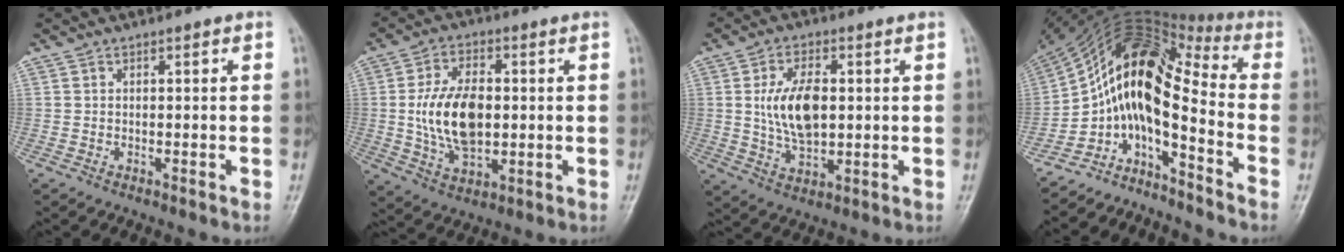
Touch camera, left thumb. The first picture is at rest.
{"total": 12.8, "force": [0.4, 7.3, 10.5], "torque": [-0.186, 0.000, 0.015]}
{"total": 10.1, "force": [1.3, 5.3, 8.5], "torque": [-0.151, -0.006, 0.031]}
{"total": 14.6, "force": [-5.6, 6.0, 12.1], "torque": [-0.207, 0.106, -0.108]}